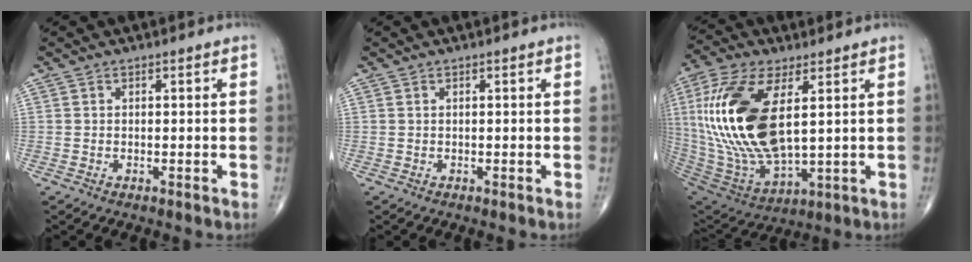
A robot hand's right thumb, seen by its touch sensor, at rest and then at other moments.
{"total": 0.0}
{"total": 24.5, "force": [4.4, 11.2, 21.3], "torque": [-0.458, -0.026, 0.091]}